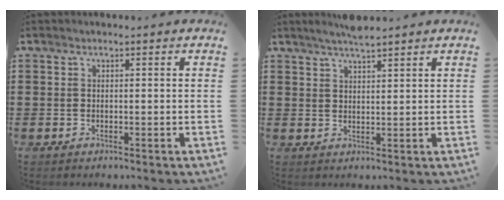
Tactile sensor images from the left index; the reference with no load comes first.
{"total": 2.8, "force": [2.5, -0.1, 1.2], "torque": [-0.027, -0.001, 0.045]}